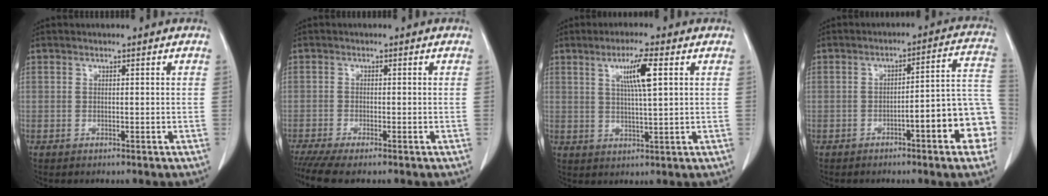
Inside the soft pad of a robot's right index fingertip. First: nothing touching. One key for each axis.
{"total": 5.2, "fx": -4.2, "fy": 0.3, "fz": 3.1, "tx": -0.052, "ty": -0.010, "tz": -0.072}
{"total": 6.3, "fx": 2.3, "fy": 0.0, "fz": 5.9, "tx": -0.104, "ty": 0.001, "tz": 0.040}
{"total": 11.5, "fx": -4.4, "fy": 1.5, "fz": 10.5, "tx": -0.112, "ty": 0.035, "tz": -0.058}